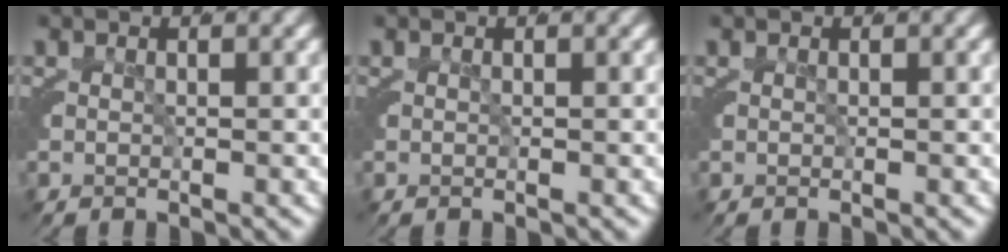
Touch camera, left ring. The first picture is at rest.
{"total": 0.0}
{"total": 0.0}